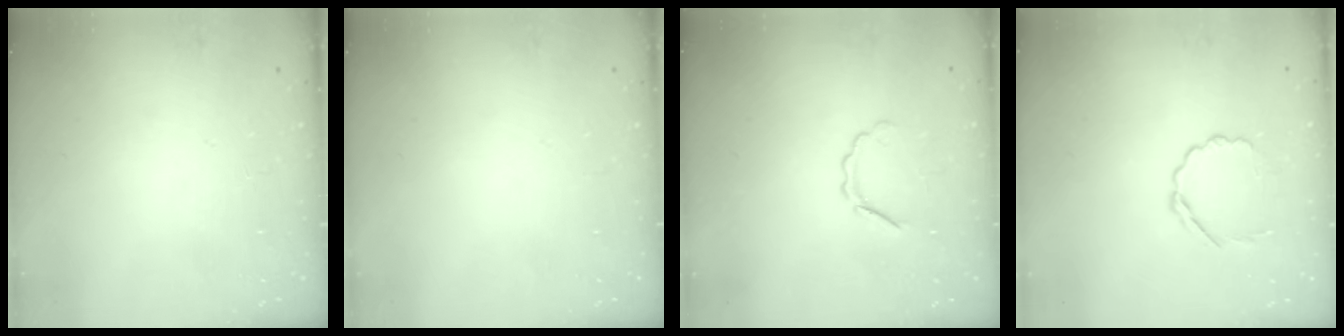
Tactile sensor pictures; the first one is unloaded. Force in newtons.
{"total": 0.0}
{"total": 3.7, "press": 3.6, "slide": 0.6}
{"total": 4.1, "press": 3.8, "slide": 1.4}